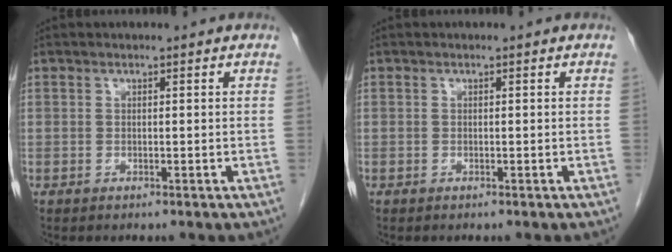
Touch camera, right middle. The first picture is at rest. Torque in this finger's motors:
{"motor_torque": [-0.32, 0.04, -0.35, -0.18]}